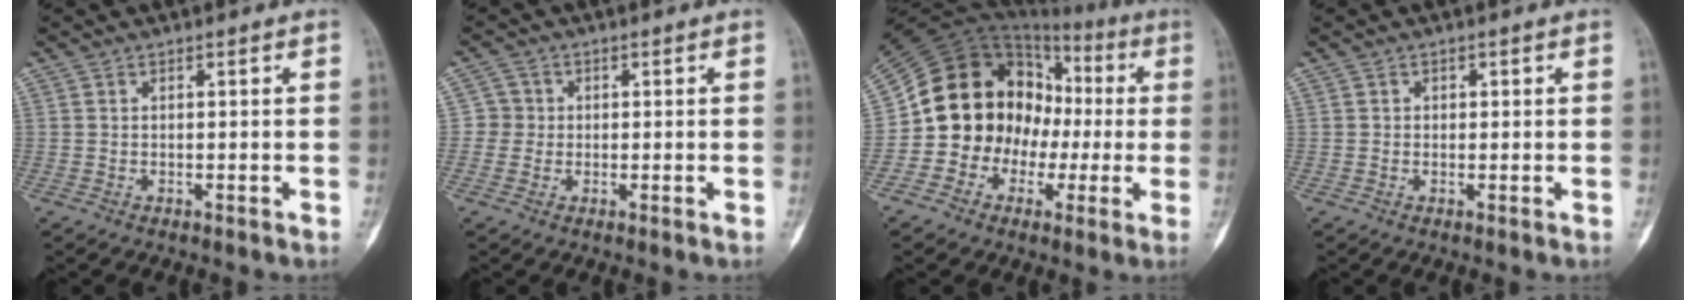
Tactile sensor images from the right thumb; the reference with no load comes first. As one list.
[{"total": 2.9, "force": [-0.1, 2.9, 0.2], "torque": [0.021, 0.010, -0.009]}, {"total": 16.1, "force": [-1.7, 13.9, 8.0], "torque": [-0.084, 0.078, -0.026]}, {"total": 0.9, "force": [0.1, 0.8, 0.3], "torque": [0.005, 0.003, 0.000]}]